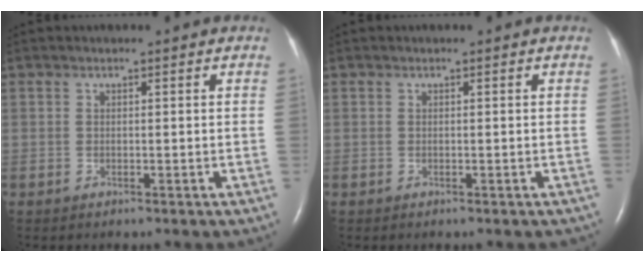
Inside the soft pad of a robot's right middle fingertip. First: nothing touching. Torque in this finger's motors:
{"motor_torque": [0.13, -0.08, 0.00, 0.01]}